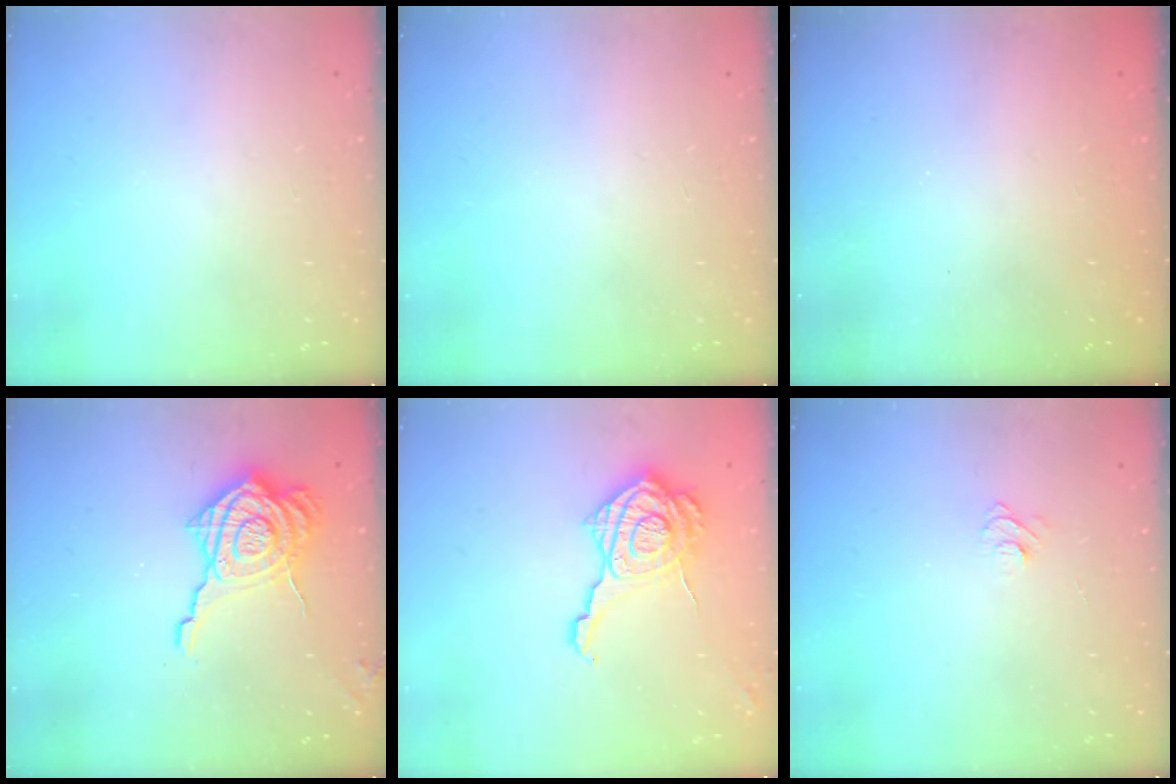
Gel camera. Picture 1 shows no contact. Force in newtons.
{"total": 0.0}
{"total": 2.3, "press": 2.2, "slide": 0.7}
{"total": 16.3, "press": 16.2, "slide": 1.2}
{"total": 17.4, "press": 17.3, "slide": 1.0}
{"total": 4.6, "press": 4.6, "slide": 0.4}